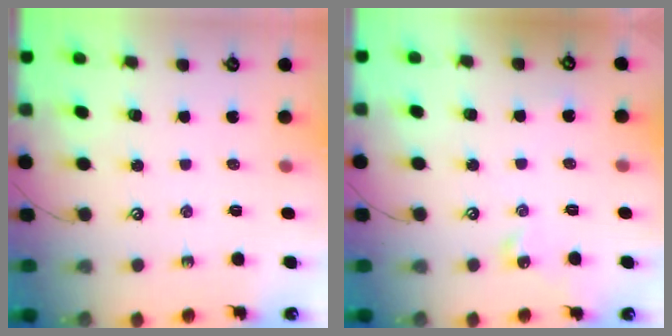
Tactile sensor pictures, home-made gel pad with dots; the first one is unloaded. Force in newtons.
{"total": 3.9, "press": 3.8, "slide": 0.6}